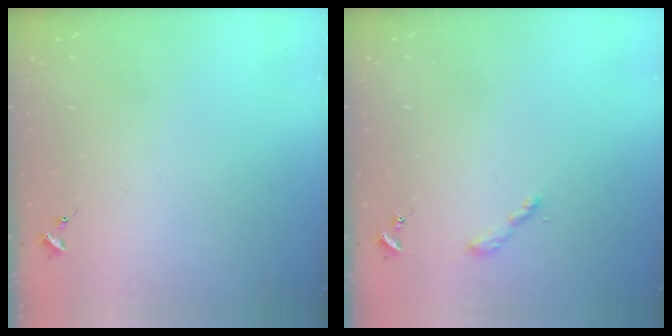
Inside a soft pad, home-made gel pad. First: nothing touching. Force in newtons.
{"total": 2.2, "press": 2.2, "slide": 0.2}